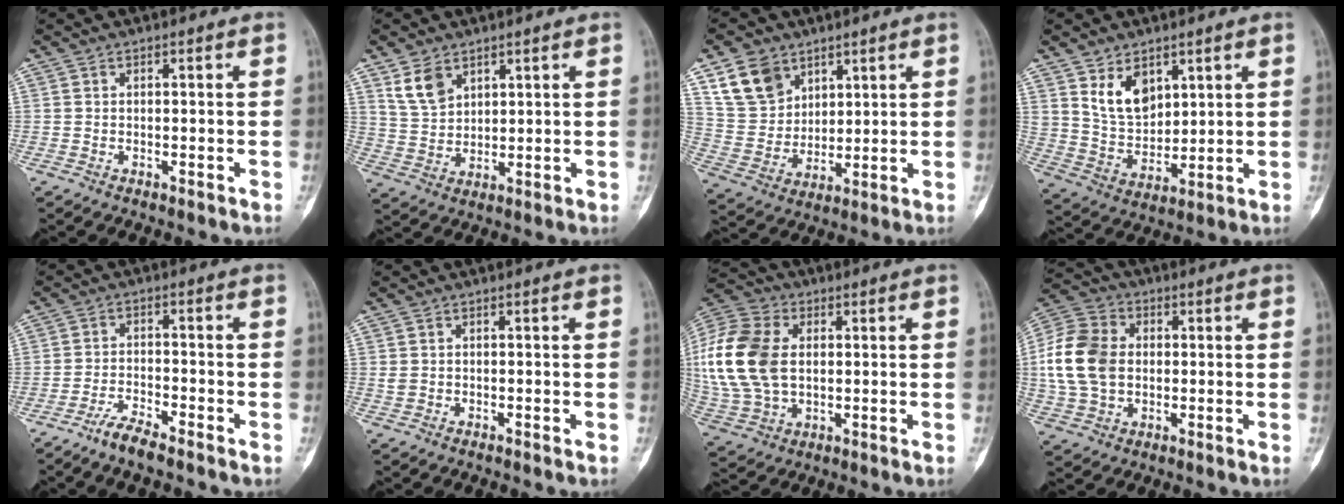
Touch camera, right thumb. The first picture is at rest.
{"total": 6.4, "force": [3.9, 4.0, 3.1], "torque": [-0.046, -0.017, 0.087]}
{"total": 11.4, "force": [6.7, 8.1, 4.3], "torque": [-0.061, -0.028, 0.141]}
{"total": 9.0, "force": [4.7, 5.8, 5.1], "torque": [-0.062, -0.034, 0.101]}
{"total": 4.6, "force": [-3.7, 0.7, 2.5], "torque": [-0.058, 0.018, -0.076]}
{"total": 0.9, "force": [-0.2, 0.7, 0.5], "torque": [-0.011, 0.001, -0.003]}
{"total": 19.4, "force": [2.0, 13.2, 14.1], "torque": [-0.307, 0.004, 0.042]}
{"total": 14.0, "force": [0.5, 10.4, 9.4], "torque": [-0.171, 0.018, 0.006]}